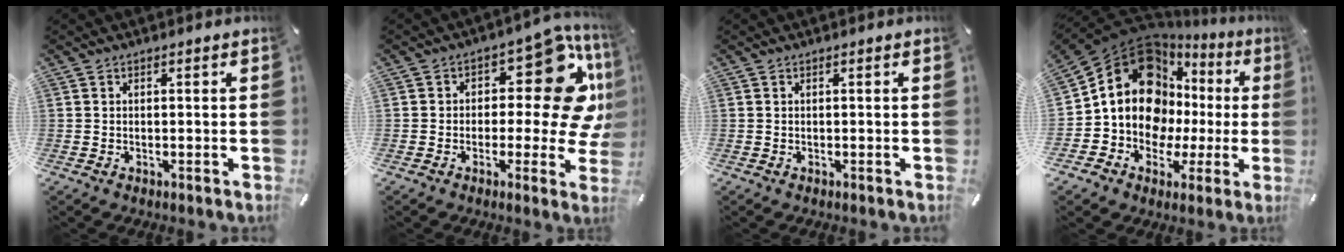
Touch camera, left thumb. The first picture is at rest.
{"total": 17.6, "force": [3.8, 9.6, 14.3], "torque": [-0.169, -0.028, 0.058]}
{"total": 0.0}
{"total": 18.5, "force": [4.5, 14.8, 10.1], "torque": [-0.188, -0.041, 0.084]}